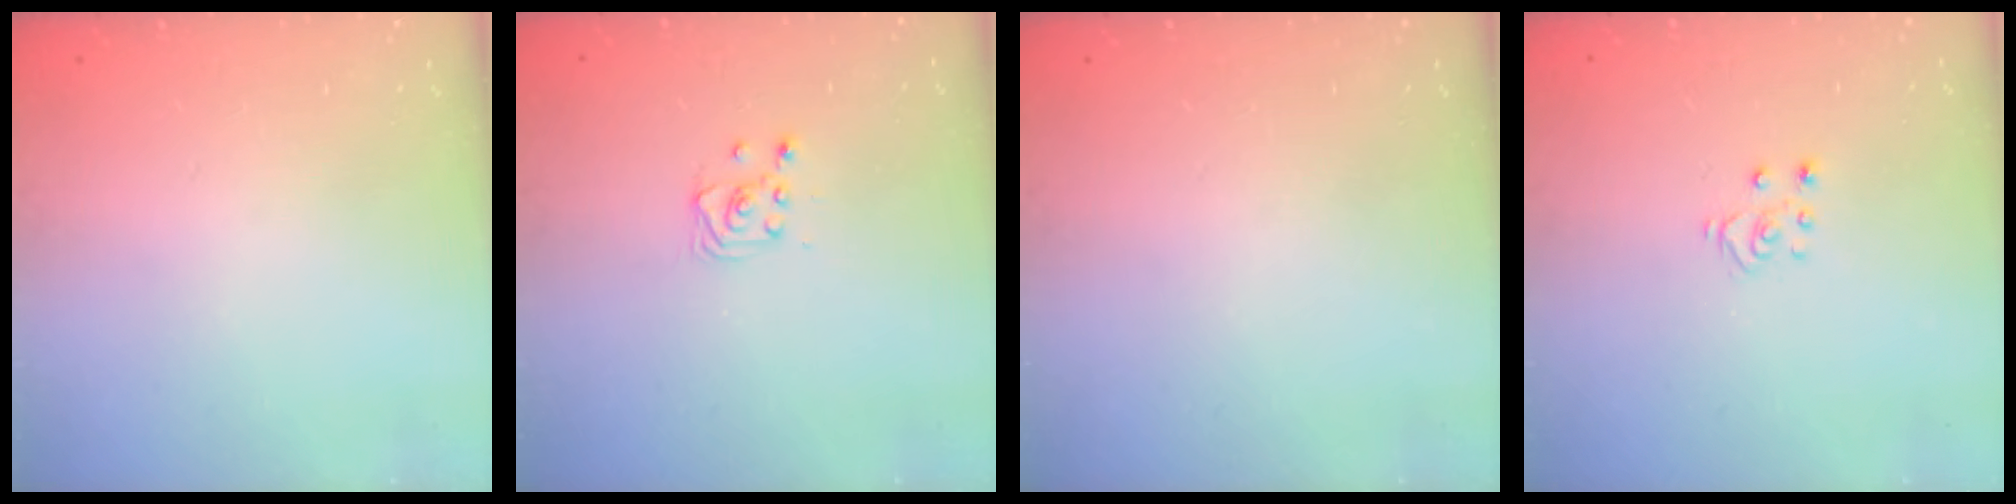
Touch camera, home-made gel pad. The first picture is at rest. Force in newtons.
{"total": 2.9, "press": 2.9, "slide": 0.4}
{"total": 0.0}
{"total": 3.9, "press": 3.9, "slide": 0.1}